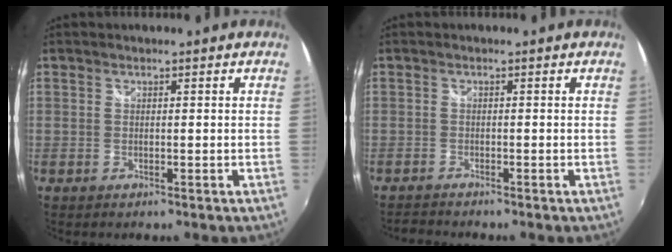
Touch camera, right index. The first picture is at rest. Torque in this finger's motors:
{"motor_torque": [-2.14, 0.00, -0.95, -0.21]}